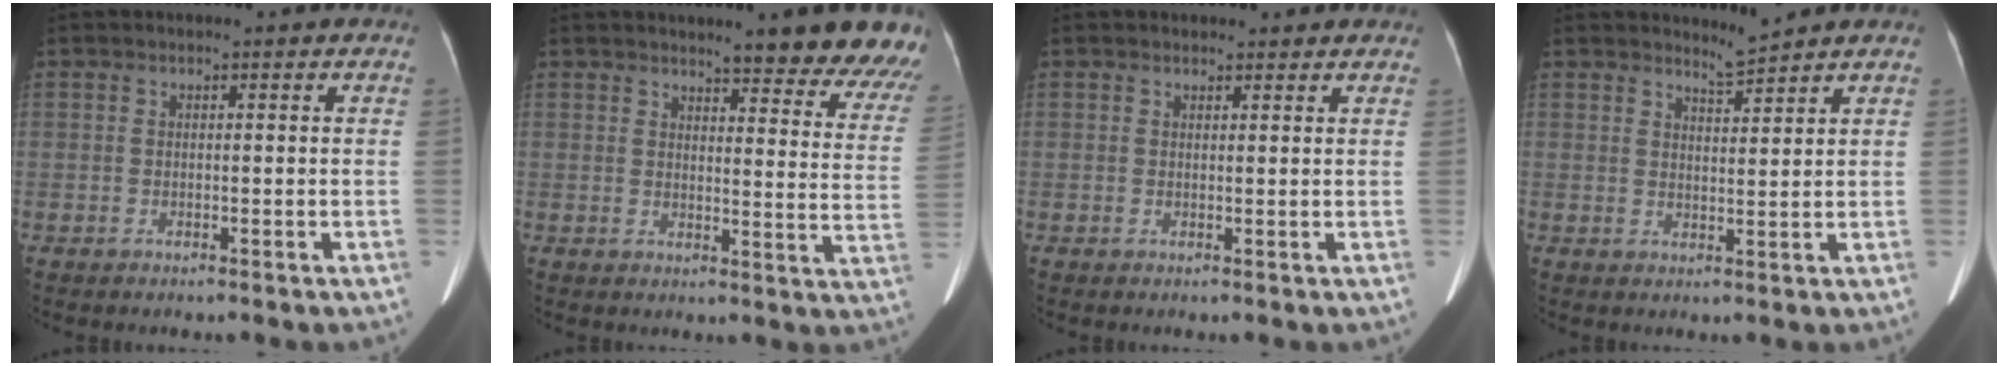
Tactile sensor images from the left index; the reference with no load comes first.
{"total": 14.9, "force": [13.8, 1.3, 5.4], "torque": [-0.031, -0.093, 0.136]}
{"total": 2.8, "force": [2.6, 0.9, 0.6], "torque": [-0.003, 0.002, 0.029]}
{"total": 2.0, "force": [1.9, -0.8, -0.2], "torque": [-0.003, -0.022, 0.041]}